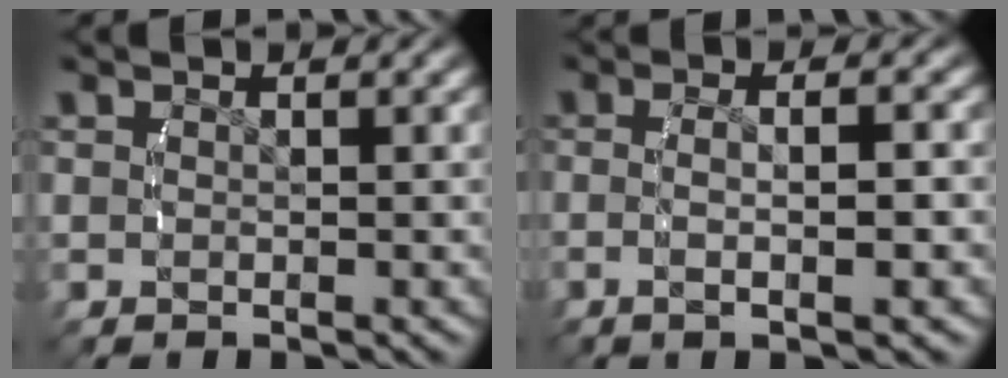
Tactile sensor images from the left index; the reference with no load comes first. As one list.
[{"total": 3.5, "force": [-0.7, 0.3, 3.4], "torque": [-0.068, 0.000, -0.010]}]